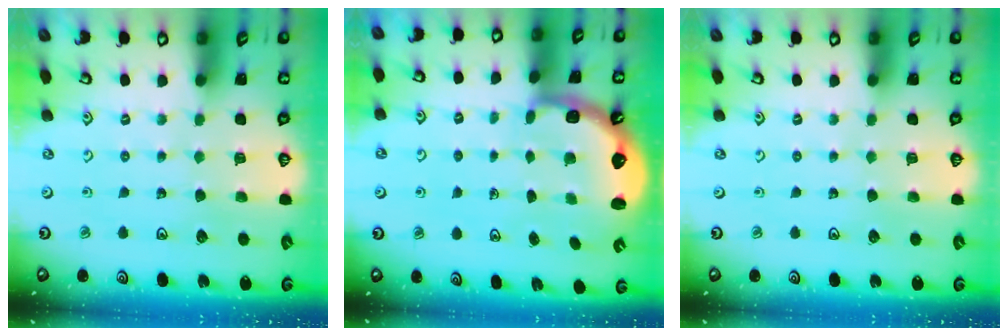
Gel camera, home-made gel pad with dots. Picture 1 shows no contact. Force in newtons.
{"total": 2.6, "press": 2.4, "slide": 1.1}
{"total": 0.0}